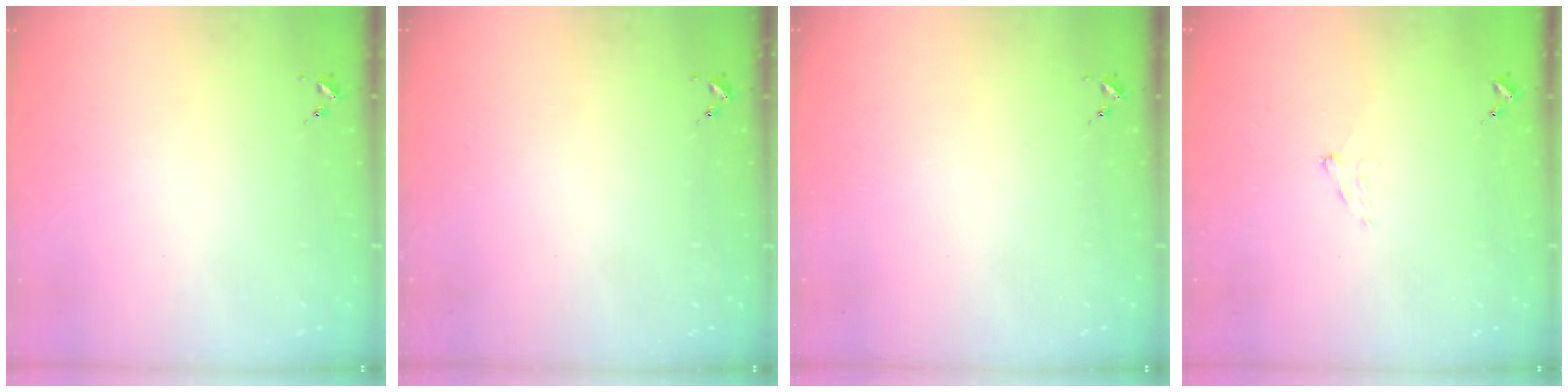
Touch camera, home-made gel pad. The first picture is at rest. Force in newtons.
{"total": 0.0}
{"total": 0.0}
{"total": 6.0, "press": 6.0, "slide": 0.6}